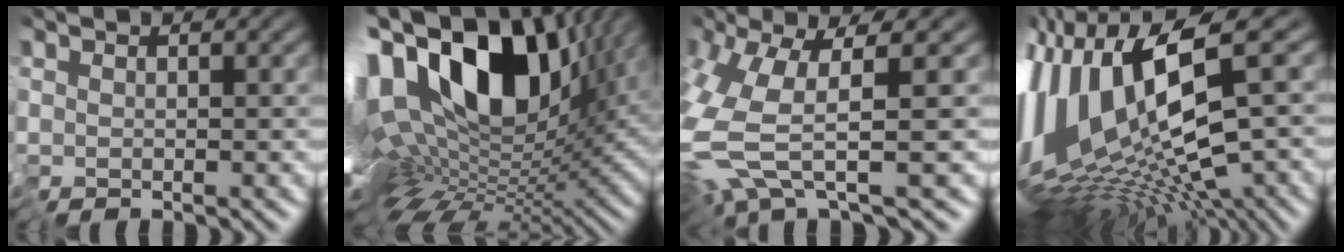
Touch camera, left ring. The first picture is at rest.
{"total": 19.1, "force": [6.0, 9.9, 15.2], "torque": [-0.264, 0.021, 0.110]}
{"total": 6.3, "force": [-0.9, 1.3, 6.1], "torque": [-0.167, -0.011, -0.017]}
{"total": 14.9, "force": [0.2, 5.8, 13.7], "torque": [-0.264, 0.016, 0.015]}